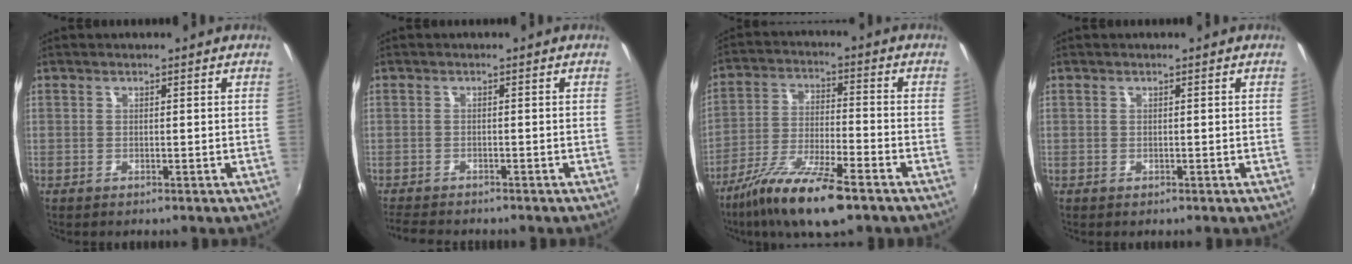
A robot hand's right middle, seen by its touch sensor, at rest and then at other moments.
{"total": 5.6, "force": [-5.2, 1.1, 1.9], "torque": [-0.055, -0.018, -0.088]}
{"total": 14.4, "force": [-9.9, 2.9, 10.1], "torque": [-0.205, -0.031, -0.184]}
{"total": 0.0}